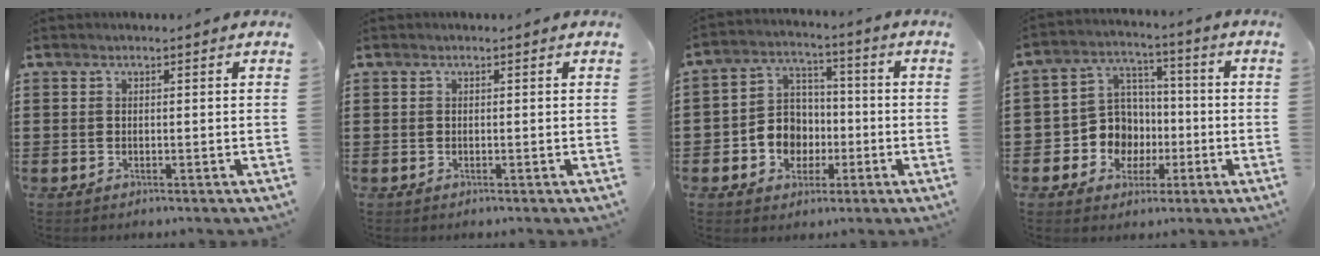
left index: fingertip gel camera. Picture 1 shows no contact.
{"total": 0.0}
{"total": 7.0, "force": [-2.0, 6.3, 2.4], "torque": [-0.065, 0.020, -0.035]}
{"total": 8.7, "force": [-1.5, 8.2, 2.6], "torque": [-0.093, 0.010, -0.024]}